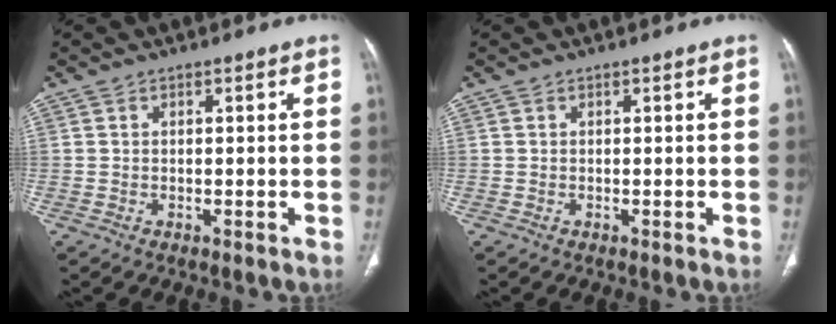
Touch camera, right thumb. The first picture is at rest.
{"total": 0.0}